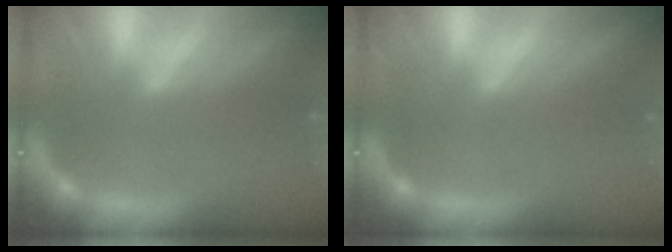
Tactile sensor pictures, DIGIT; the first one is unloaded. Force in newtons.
{"total": 0.0}